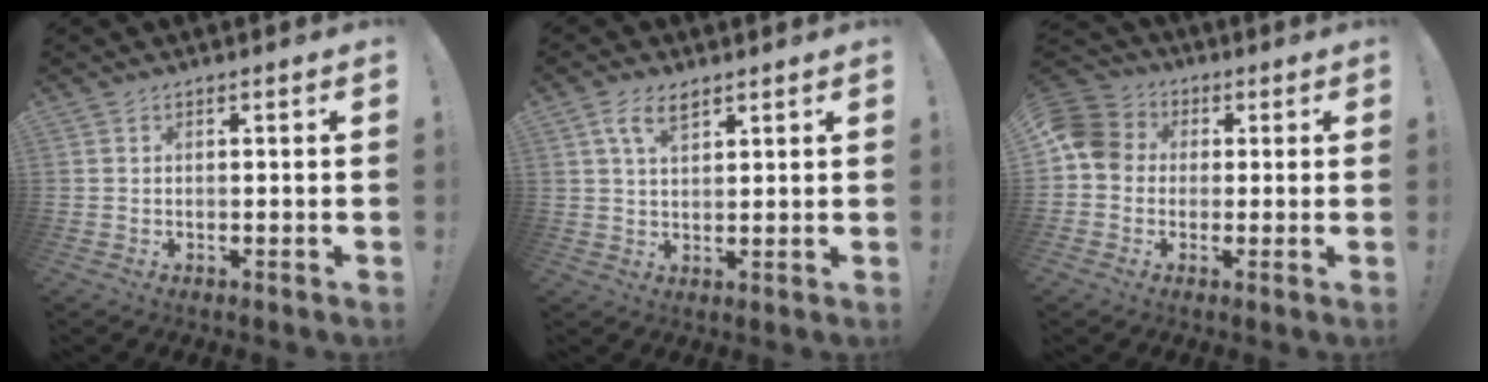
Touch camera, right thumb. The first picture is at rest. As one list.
[{"total": 6.0, "force": [3.3, 3.0, 4.0], "torque": [-0.077, -0.002, 0.062]}, {"total": 9.0, "force": [0.4, 7.9, 4.1], "torque": [-0.068, 0.016, 0.011]}]